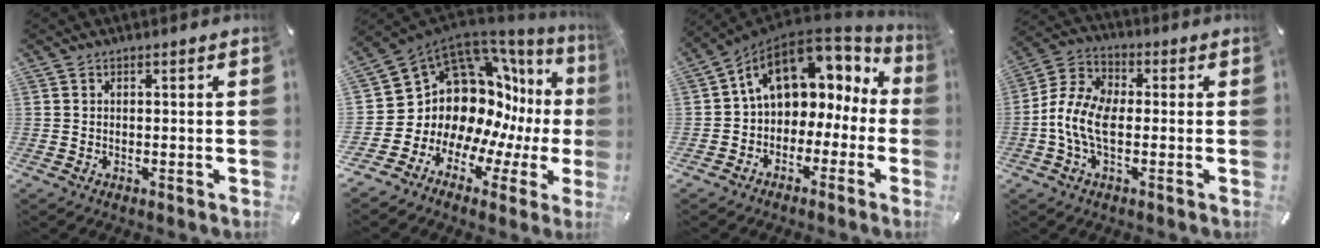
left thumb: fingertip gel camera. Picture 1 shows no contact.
{"total": 16.3, "force": [4.4, 13.1, 8.6], "torque": [-0.141, -0.099, 0.115]}
{"total": 11.8, "force": [4.9, 8.4, 6.6], "torque": [-0.123, -0.021, 0.091]}
{"total": 9.5, "force": [-2.4, 5.5, 7.4], "torque": [-0.168, 0.000, -0.045]}